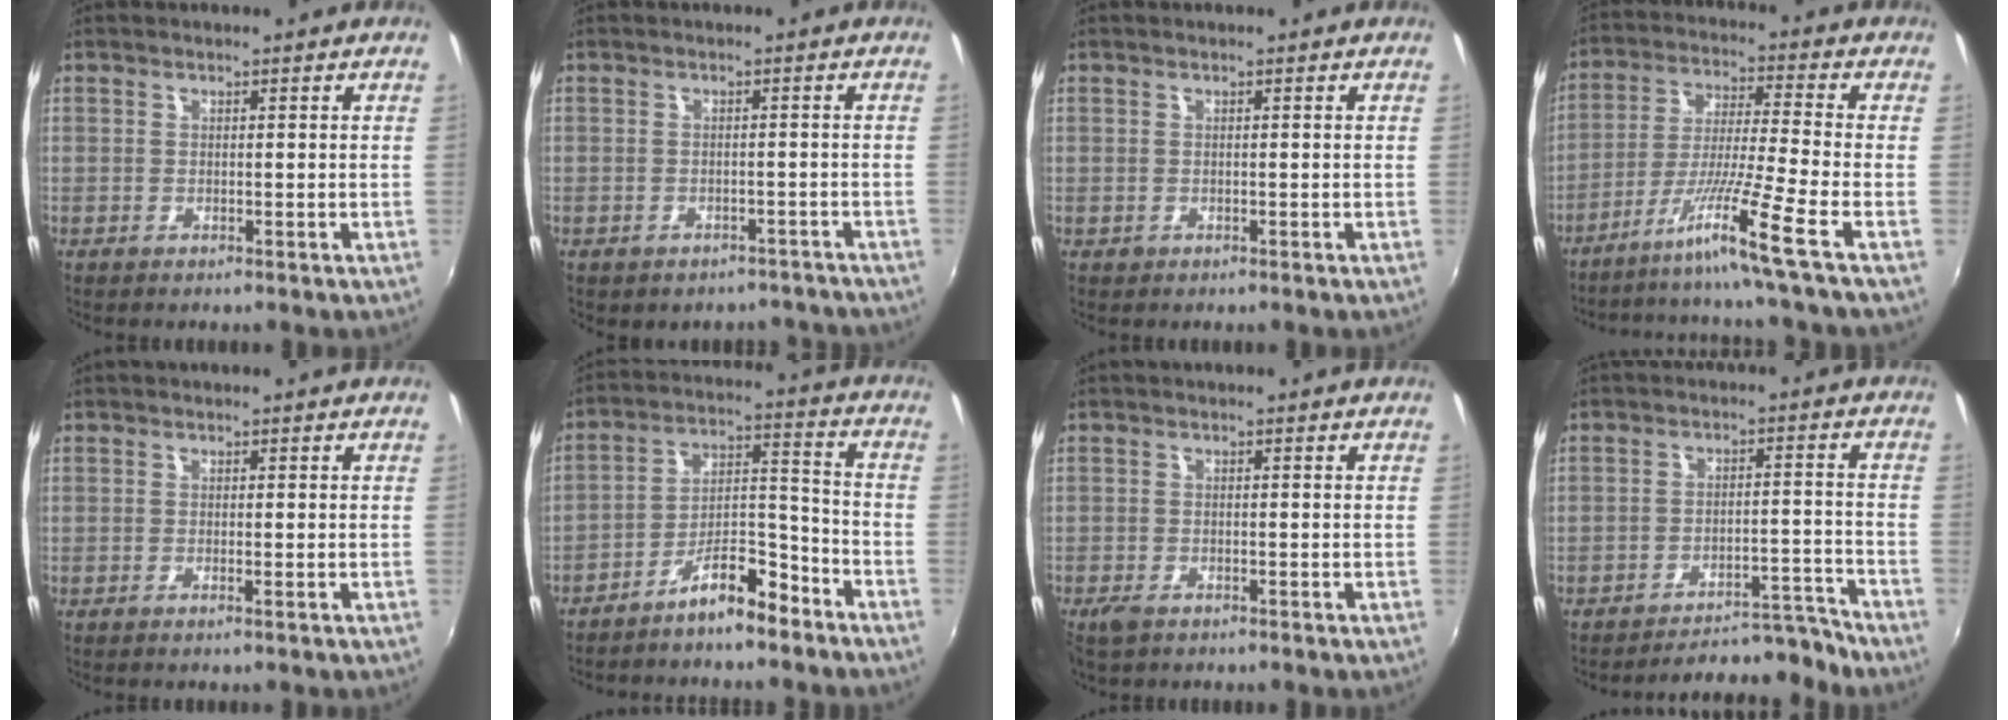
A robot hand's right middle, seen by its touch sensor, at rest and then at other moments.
{"total": 7.2, "force": [-6.1, 3.5, 1.8], "torque": [-0.036, 0.004, -0.060]}
{"total": 0.5, "force": [-0.3, 0.4, 0.1], "torque": [-0.001, -0.003, -0.005]}
{"total": 10.2, "force": [-7.1, -3.7, 6.4], "torque": [-0.134, -0.009, -0.124]}
{"total": 0.6, "force": [-0.2, -0.3, 0.4], "torque": [-0.006, 0.000, -0.004]}
{"total": 9.2, "force": [-7.2, 2.4, 5.2], "torque": [-0.094, 0.038, -0.116]}
{"total": 2.6, "force": [-1.9, 1.2, 1.3], "torque": [-0.033, -0.007, -0.038]}
{"total": 10.9, "force": [-10.7, 0.9, 1.9], "torque": [-0.035, 0.028, -0.144]}